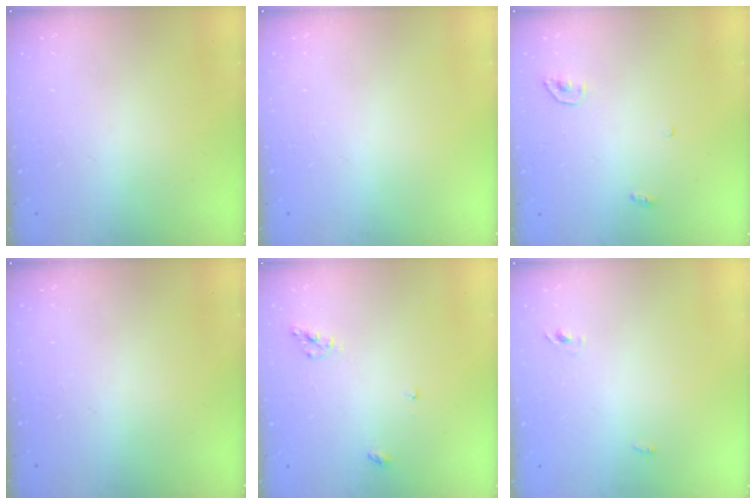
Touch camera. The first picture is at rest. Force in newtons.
{"total": 0.0}
{"total": 3.4, "press": 3.3, "slide": 0.3}
{"total": 0.0}
{"total": 6.2, "press": 6.2, "slide": 0.1}
{"total": 2.4, "press": 2.2, "slide": 1.0}